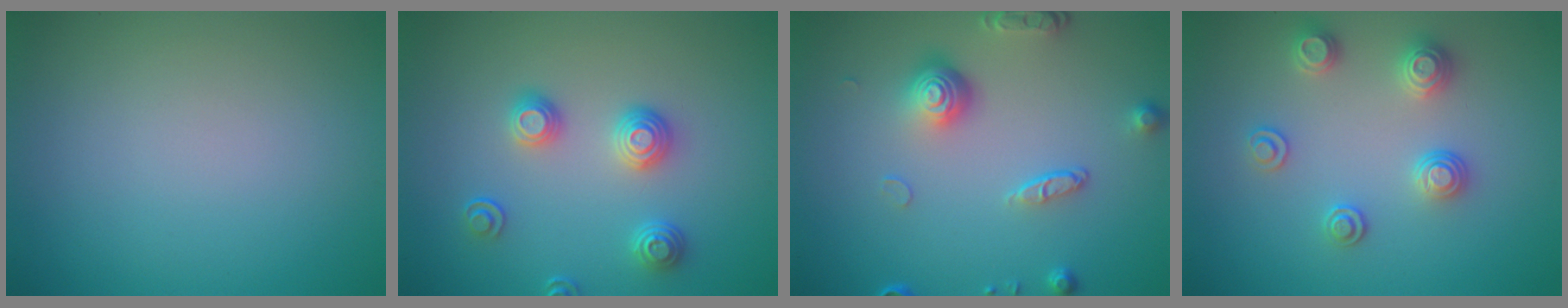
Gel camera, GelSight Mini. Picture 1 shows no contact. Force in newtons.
{"total": 3.0, "press": 2.6, "slide": 1.3}
{"total": 4.4, "press": 3.2, "slide": 3.1}
{"total": 2.6, "press": 2.6, "slide": 0.2}